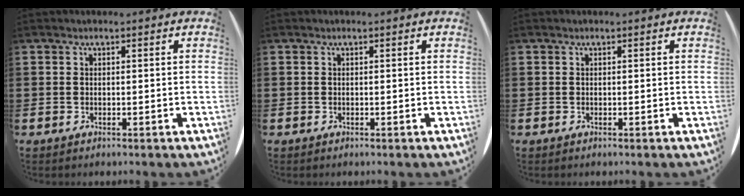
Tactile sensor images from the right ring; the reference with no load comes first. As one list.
[{"total": 0.0}, {"total": 0.0}]